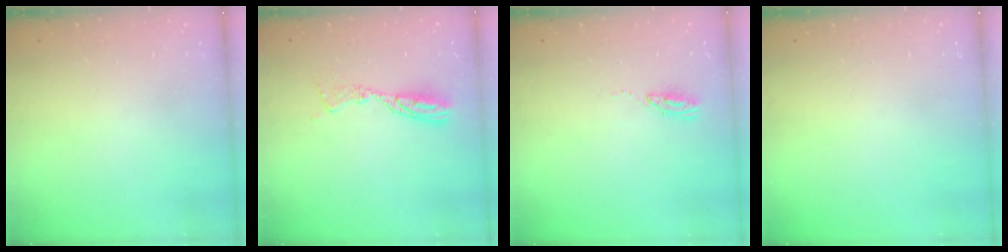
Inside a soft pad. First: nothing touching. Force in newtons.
{"total": 9.1, "press": 9.1, "slide": 0.8}
{"total": 3.5, "press": 3.5, "slide": 0.3}
{"total": 0.0}